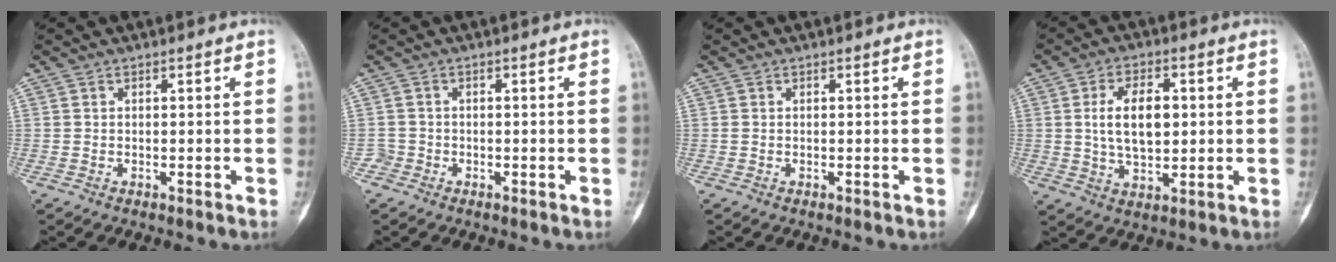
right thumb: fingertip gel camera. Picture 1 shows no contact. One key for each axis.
{"total": 1.6, "fx": -0.9, "fy": 1.3, "fz": 0.0, "tx": 0.005, "ty": 0.006, "tz": -0.021}
{"total": 0.0}
{"total": 9.8, "fx": 1.3, "fy": 5.5, "fz": 8.0, "tx": -0.130, "ty": 0.000, "tz": 0.026}